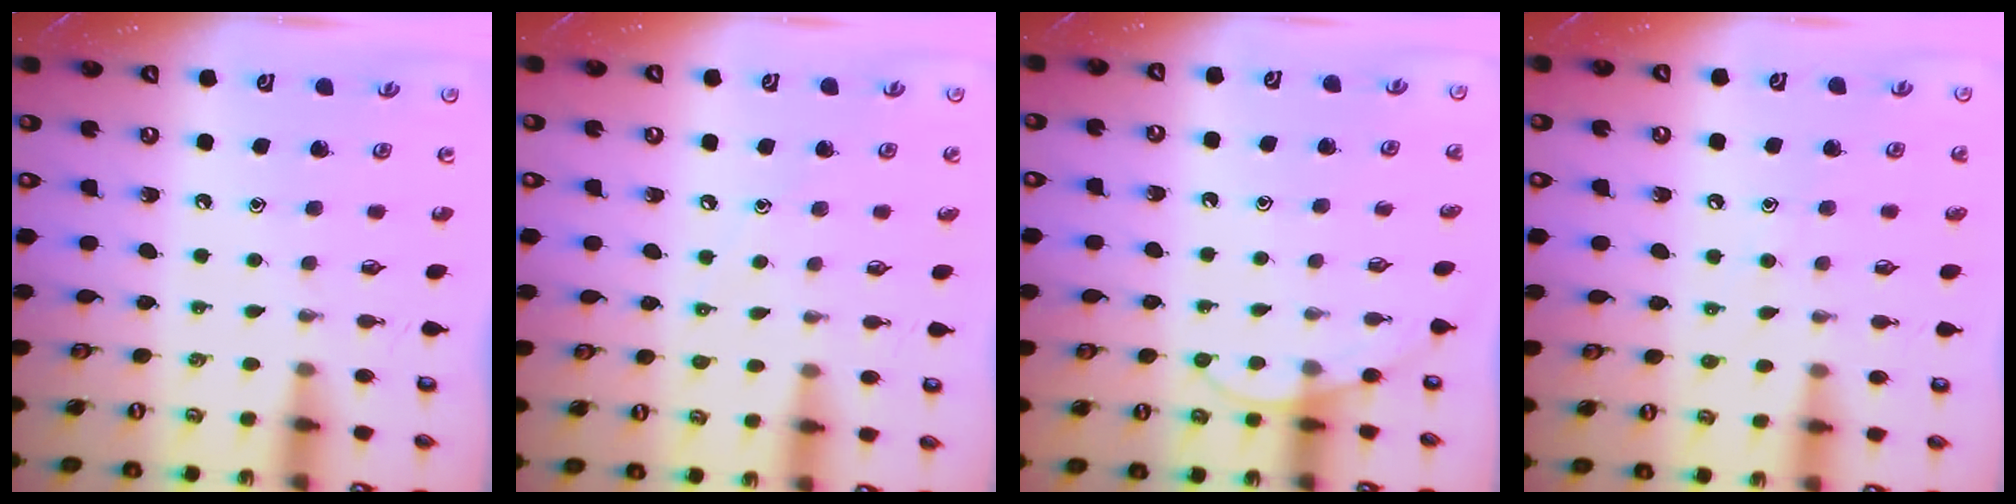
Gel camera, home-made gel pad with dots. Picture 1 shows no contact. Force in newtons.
{"total": 3.4, "press": 3.3, "slide": 0.4}
{"total": 6.0, "press": 6.0, "slide": 0.5}
{"total": 5.7, "press": 5.7, "slide": 0.6}